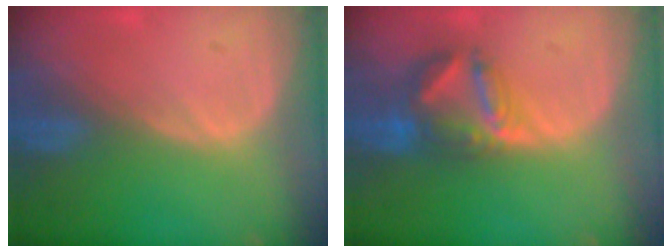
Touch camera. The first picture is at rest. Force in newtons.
{"total": 7.1, "press": 6.4, "slide": 3.2}